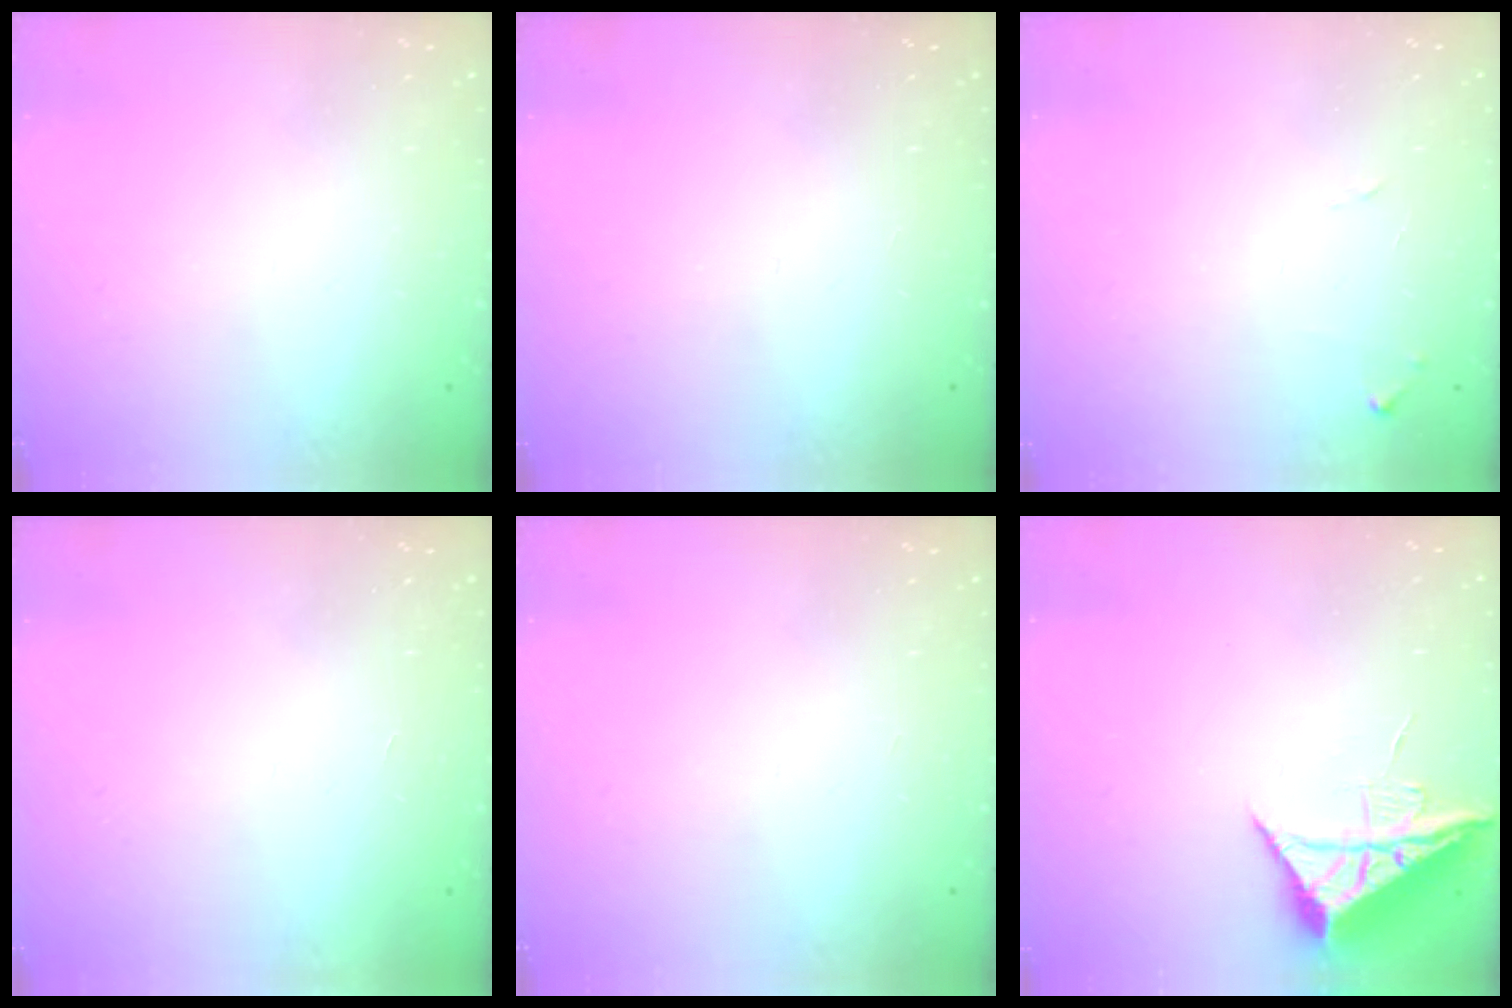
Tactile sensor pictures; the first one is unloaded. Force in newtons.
{"total": 0.0}
{"total": 5.4, "press": 5.4, "slide": 0.4}
{"total": 1.7, "press": 1.7, "slide": 0.1}
{"total": 0.0}
{"total": 7.7, "press": 7.7, "slide": 0.4}